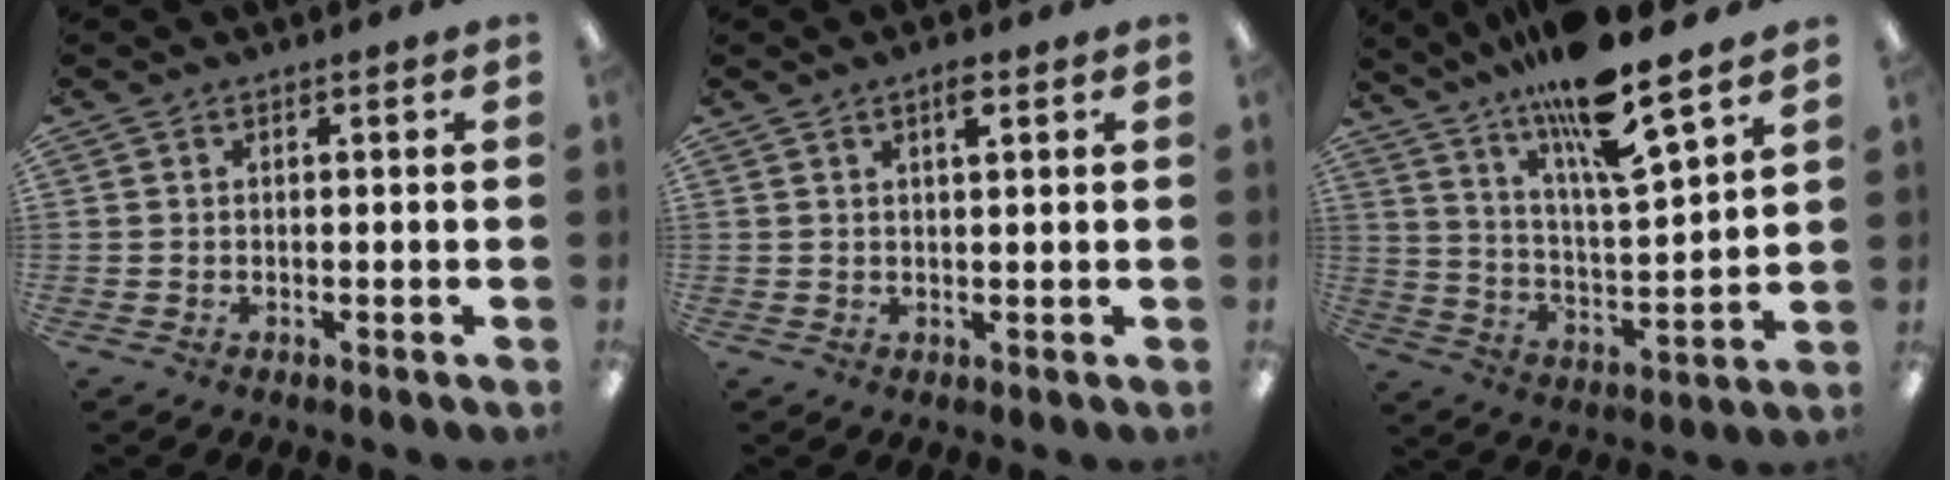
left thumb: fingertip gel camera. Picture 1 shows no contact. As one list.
[{"total": 2.9, "force": [1.9, 0.6, 2.2], "torque": [-0.032, -0.003, 0.028]}, {"total": 16.2, "force": [13.4, 1.8, 9.0], "torque": [-0.166, -0.089, 0.222]}]